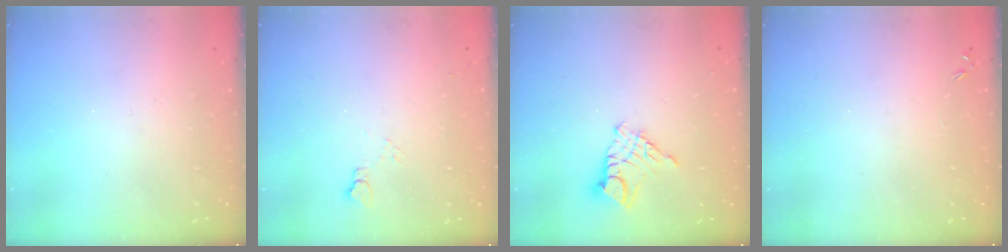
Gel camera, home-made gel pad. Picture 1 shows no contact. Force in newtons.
{"total": 3.8, "press": 3.8, "slide": 0.5}
{"total": 9.6, "press": 9.5, "slide": 0.9}
{"total": 0.0}